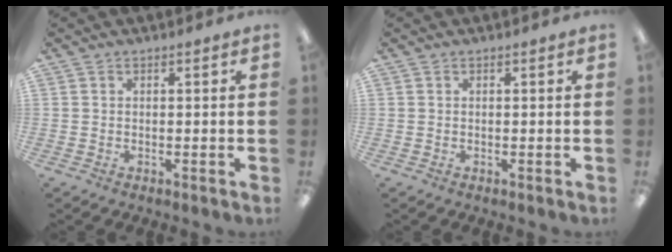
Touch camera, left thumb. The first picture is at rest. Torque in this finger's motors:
{"motor_torque": [-0.16, -0.05, 0.00, -0.09, -0.01]}